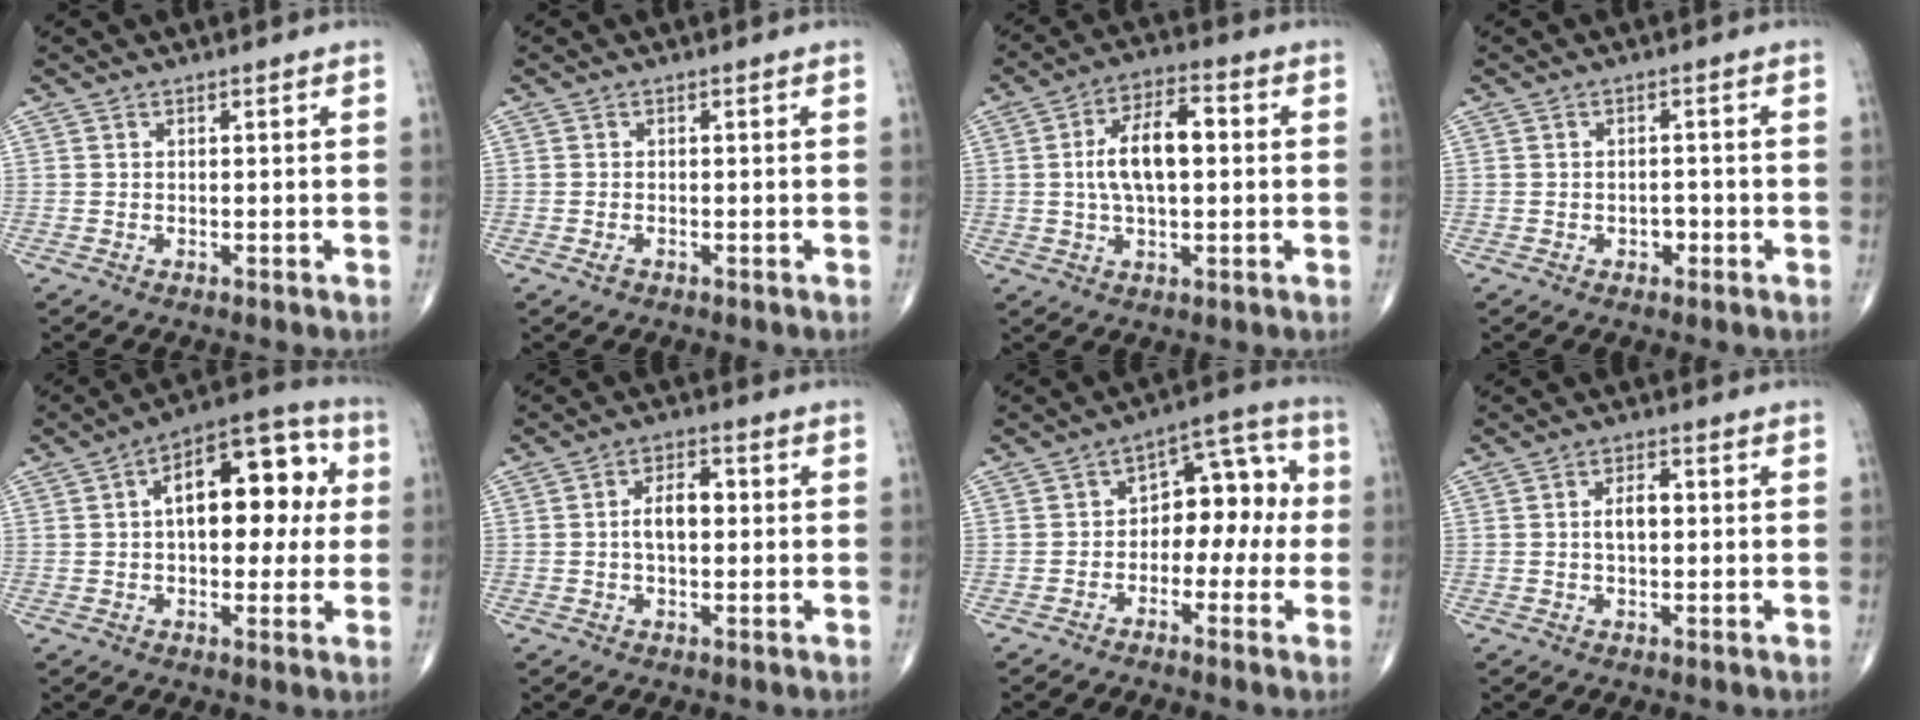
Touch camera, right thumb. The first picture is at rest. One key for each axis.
{"total": 1.0, "fx": -0.5, "fy": 0.6, "fz": 0.6, "tx": -0.014, "ty": 0.002, "tz": -0.009}
{"total": 11.1, "fx": 0.9, "fy": 5.3, "fz": 9.8, "tx": -0.171, "ty": 0.018, "tz": 0.010}
{"total": 2.3, "fx": -0.8, "fy": 1.6, "fz": 1.3, "tx": -0.008, "ty": 0.009, "tz": -0.012}
{"total": 17.1, "fx": 2.9, "fy": 8.9, "fz": 14.4, "tx": -0.173, "ty": 0.032, "tz": 0.033}
{"total": 5.9, "fx": 0.2, "fy": 3.3, "fz": 4.9, "tx": -0.080, "ty": 0.014, "tz": -0.003}
{"total": 10.7, "fx": -0.9, "fy": 7.0, "fz": 8.1, "tx": -0.072, "ty": 0.048, "tz": -0.027}
{"total": 4.0, "fx": 0.2, "fy": 2.2, "fz": 3.3, "tx": -0.059, "ty": 0.008, "tz": 0.001}